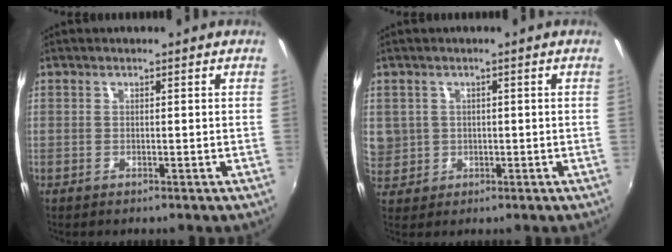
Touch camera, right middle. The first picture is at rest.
{"total": 6.7, "force": [0.3, 6.4, 1.8], "torque": [-0.055, 0.007, 0.016]}